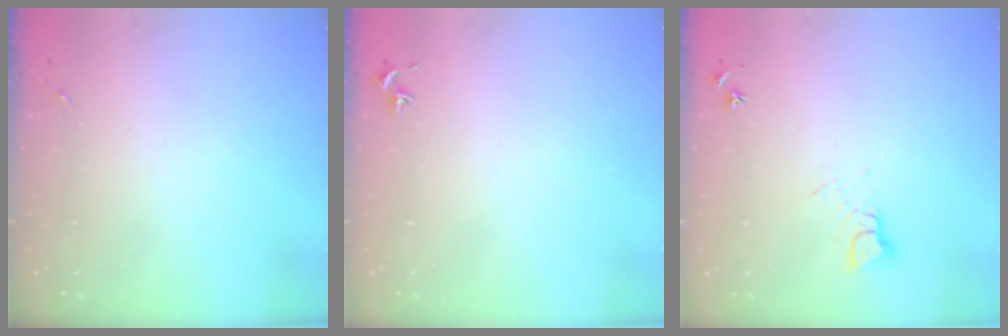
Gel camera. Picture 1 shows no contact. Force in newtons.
{"total": 0.8, "press": 0.7, "slide": 0.3}
{"total": 5.4, "press": 5.4, "slide": 0.5}